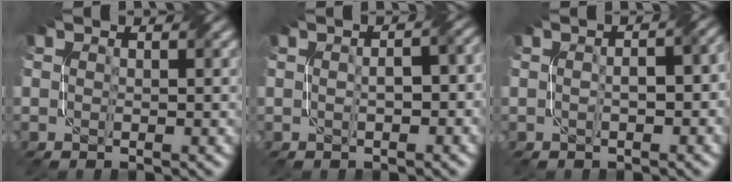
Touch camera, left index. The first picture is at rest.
{"total": 3.4, "force": [0.0, 1.7, 2.9], "torque": [-0.042, 0.010, -0.002]}
{"total": 4.0, "force": [-0.1, 2.0, 3.4], "torque": [-0.040, 0.009, -0.006]}